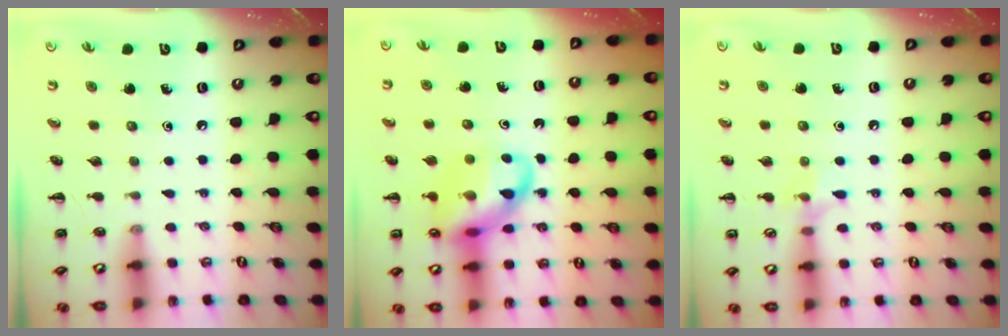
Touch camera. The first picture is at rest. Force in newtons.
{"total": 14.3, "press": 14.0, "slide": 2.9}
{"total": 6.3, "press": 6.1, "slide": 1.5}